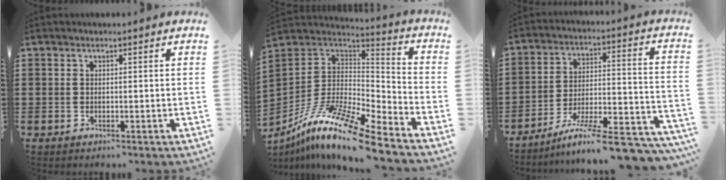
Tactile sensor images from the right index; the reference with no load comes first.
{"total": 13.7, "force": [-10.0, 2.0, 9.1], "torque": [-0.186, 0.013, -0.195]}
{"total": 10.4, "force": [-8.3, 0.8, 6.2], "torque": [-0.091, 0.013, -0.159]}